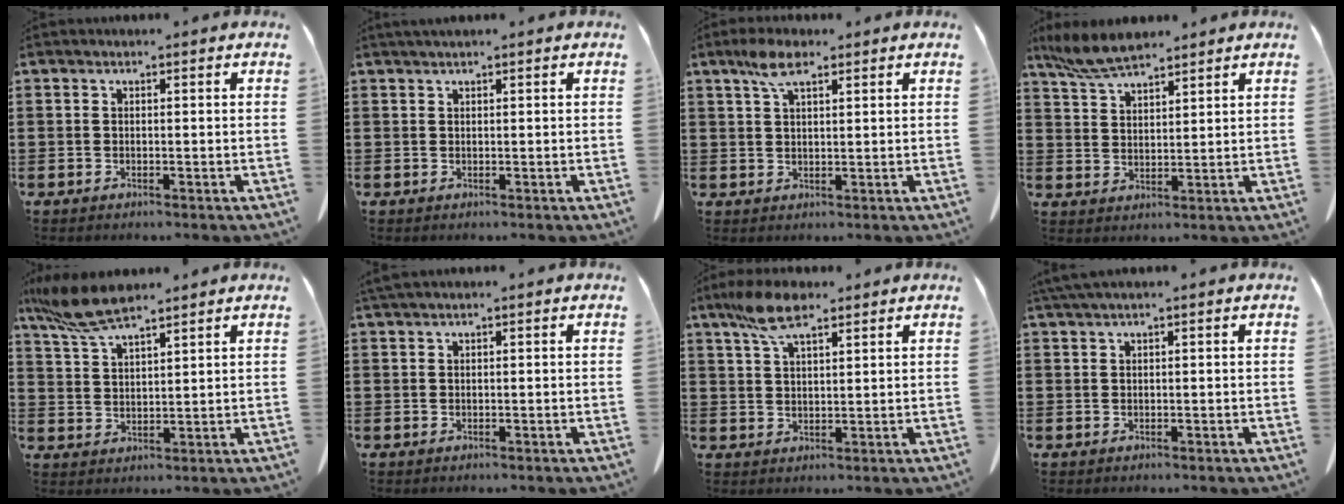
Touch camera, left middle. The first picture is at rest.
{"total": 0.9, "force": [0.7, 0.0, 0.5], "torque": [-0.011, -0.001, 0.013]}
{"total": 5.0, "force": [2.8, 1.6, 3.8], "torque": [-0.083, 0.005, 0.051]}
{"total": 6.0, "force": [5.0, 1.5, 2.8], "torque": [-0.070, -0.007, 0.096]}
{"total": 7.5, "force": [5.8, 1.5, 4.4], "torque": [-0.109, -0.011, 0.108]}
{"total": 0.7, "force": [0.6, -0.1, 0.5], "torque": [-0.011, -0.002, 0.012]}
{"total": 7.2, "force": [4.6, 2.3, 5.0], "torque": [-0.108, 0.002, 0.084]}
{"total": 1.2, "force": [0.8, -0.1, 0.8], "torque": [-0.018, -0.003, 0.017]}